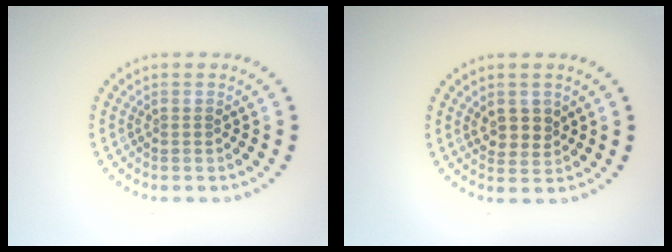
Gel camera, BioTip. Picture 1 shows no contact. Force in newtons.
{"total": 2.3, "press": 2.2, "slide": 0.8}